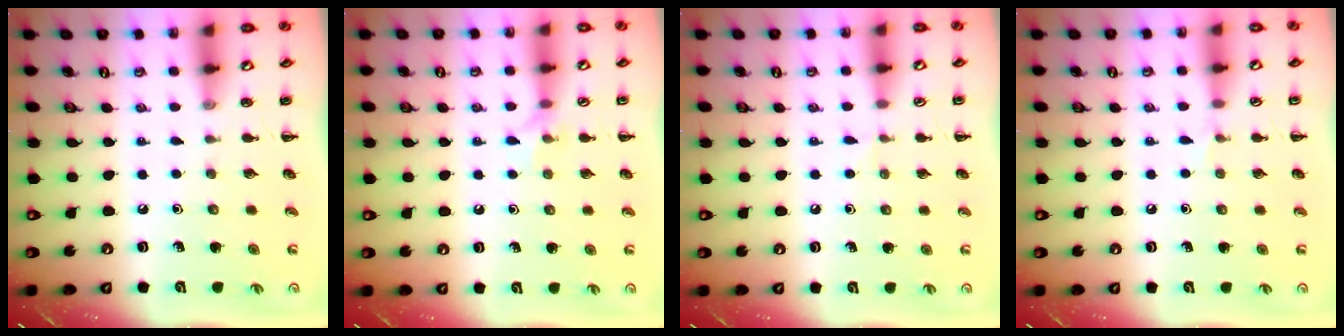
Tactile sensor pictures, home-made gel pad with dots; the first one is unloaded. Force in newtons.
{"total": 4.9, "press": 4.8, "slide": 0.8}
{"total": 3.8, "press": 3.5, "slide": 1.5}
{"total": 3.3, "press": 3.0, "slide": 1.2}